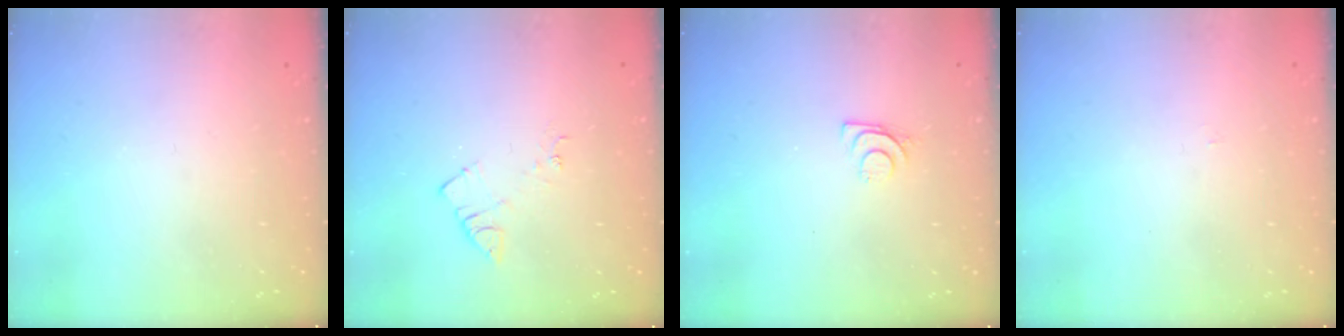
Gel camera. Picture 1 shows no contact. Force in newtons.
{"total": 6.2, "press": 6.2, "slide": 0.6}
{"total": 6.5, "press": 6.5, "slide": 0.7}
{"total": 2.2, "press": 2.2, "slide": 0.3}